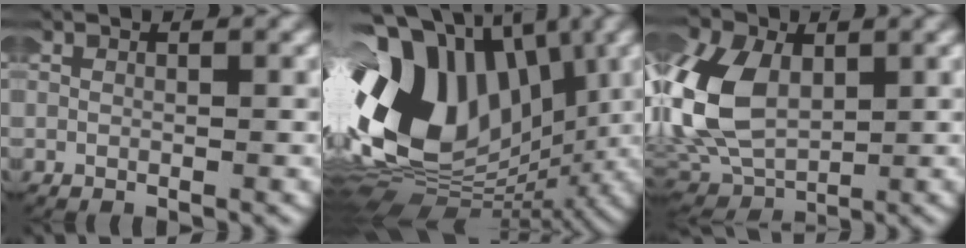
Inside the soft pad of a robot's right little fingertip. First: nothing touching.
{"total": 21.2, "force": [0.9, 15.3, 14.7], "torque": [-0.272, -0.018, 0.019]}
{"total": 9.0, "force": [0.3, 6.9, 5.9], "torque": [-0.166, -0.023, 0.018]}